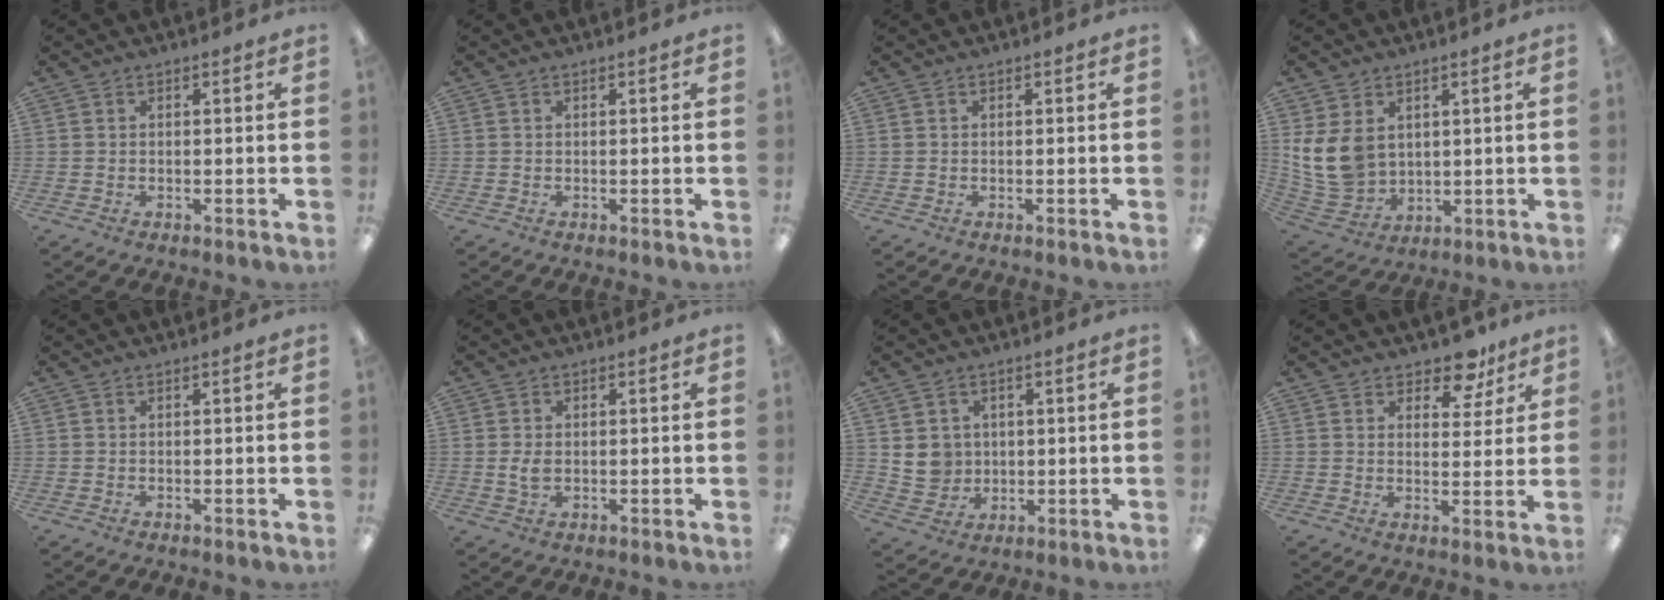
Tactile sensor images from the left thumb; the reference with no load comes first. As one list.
[{"total": 0.0}, {"total": 0.0}, {"total": 11.5, "force": [2.7, 9.1, 6.5], "torque": [-0.161, -0.005, 0.058]}, {"total": 0.0}, {"total": 3.1, "force": [-0.1, 2.0, 2.4], "torque": [-0.058, 0.000, -0.006]}, {"total": 5.8, "force": [1.5, 5.6, 0.8], "torque": [-0.009, 0.001, 0.031]}, {"total": 7.5, "force": [5.9, 3.9, 2.5], "torque": [-0.031, -0.034, 0.104]}]